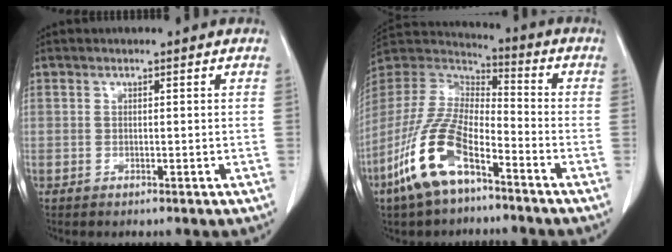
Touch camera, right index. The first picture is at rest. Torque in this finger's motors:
{"motor_torque": [1.52, -0.62, 0.60, 0.15]}